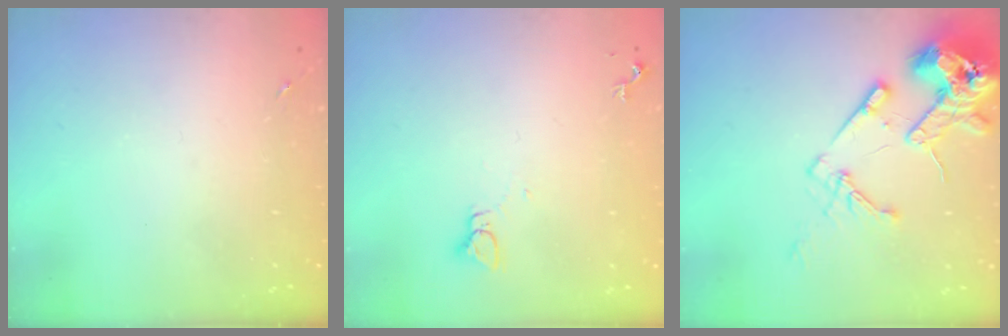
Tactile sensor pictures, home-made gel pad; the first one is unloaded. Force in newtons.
{"total": 2.2, "press": 2.2, "slide": 0.1}
{"total": 16.3, "press": 16.1, "slide": 2.5}